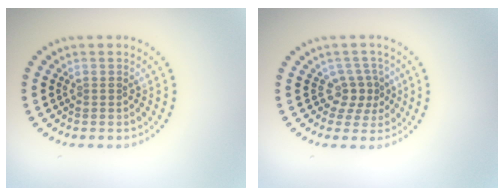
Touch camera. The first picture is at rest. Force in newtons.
{"total": 2.6, "press": 1.8, "slide": 1.9}